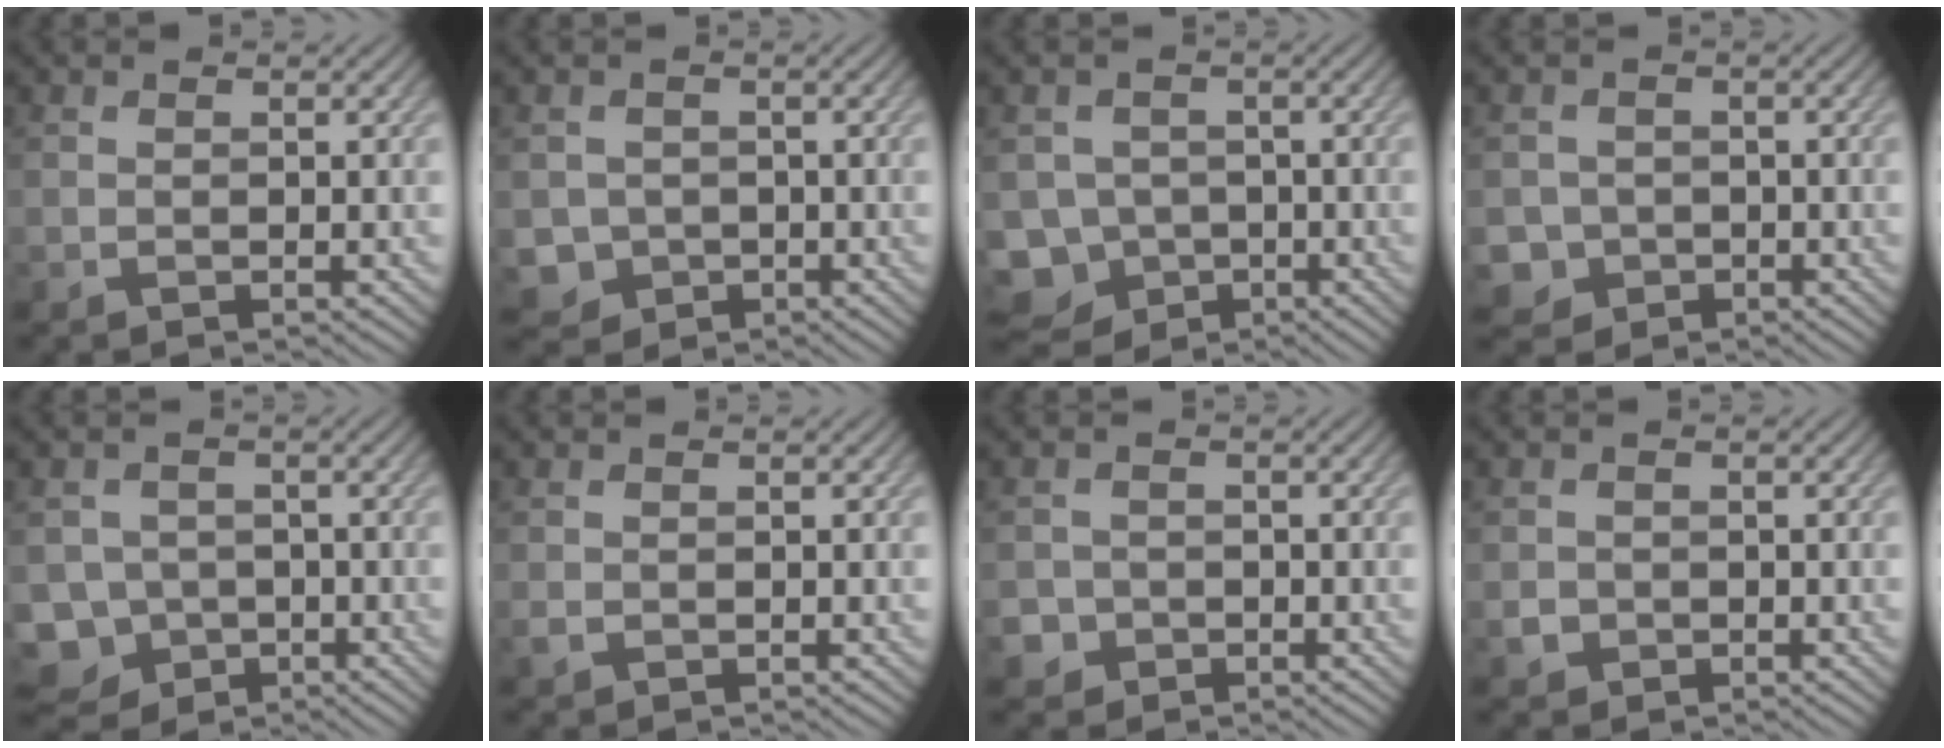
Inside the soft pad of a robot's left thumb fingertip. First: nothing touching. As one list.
[{"total": 3.1, "force": [-0.8, 2.9, 0.6], "torque": [-0.023, -0.015, -0.019]}, {"total": 7.9, "force": [-3.6, 6.7, 2.3], "torque": [-0.066, -0.026, -0.073]}, {"total": 3.0, "force": [-1.1, 2.7, 0.4], "torque": [-0.009, -0.009, -0.027]}, {"total": 6.8, "force": [-3.0, 5.8, 1.9], "torque": [-0.051, -0.022, -0.064]}, {"total": 0.8, "force": [-0.2, 0.7, 0.4], "torque": [-0.012, -0.005, -0.002]}, {"total": 2.6, "force": [-1.3, 2.3, 0.4], "torque": [-0.007, -0.003, -0.028]}, {"total": 1.5, "force": [-0.6, 1.4, 0.4], "torque": [-0.005, -0.006, -0.014]}]